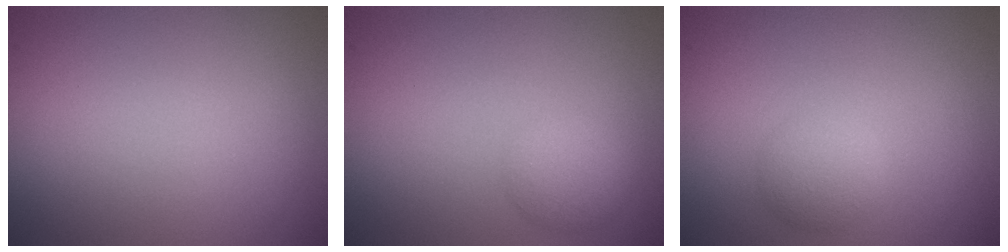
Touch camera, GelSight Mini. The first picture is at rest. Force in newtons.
{"total": 2.4, "press": 2.4, "slide": 0.0}
{"total": 2.3, "press": 2.3, "slide": 0.1}